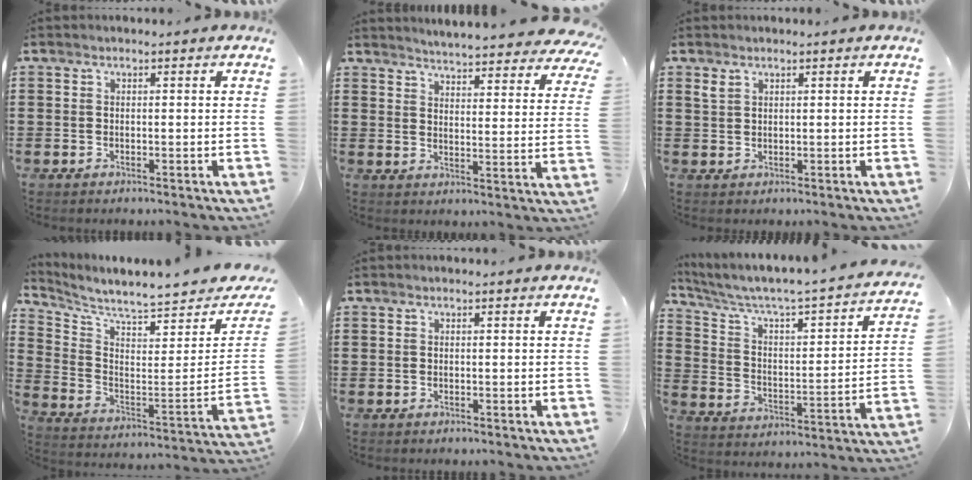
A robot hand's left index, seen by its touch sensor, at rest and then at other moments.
{"total": 4.6, "force": [4.5, -0.6, 0.8], "torque": [-0.038, -0.034, 0.078]}
{"total": 1.4, "force": [1.0, 0.8, 0.6], "torque": [-0.016, 0.002, 0.021]}
{"total": 5.7, "force": [5.2, -0.6, 2.3], "torque": [-0.064, -0.065, 0.082]}
{"total": 0.0}
{"total": 2.9, "force": [2.0, 0.6, 2.0], "torque": [-0.056, -0.032, 0.018]}